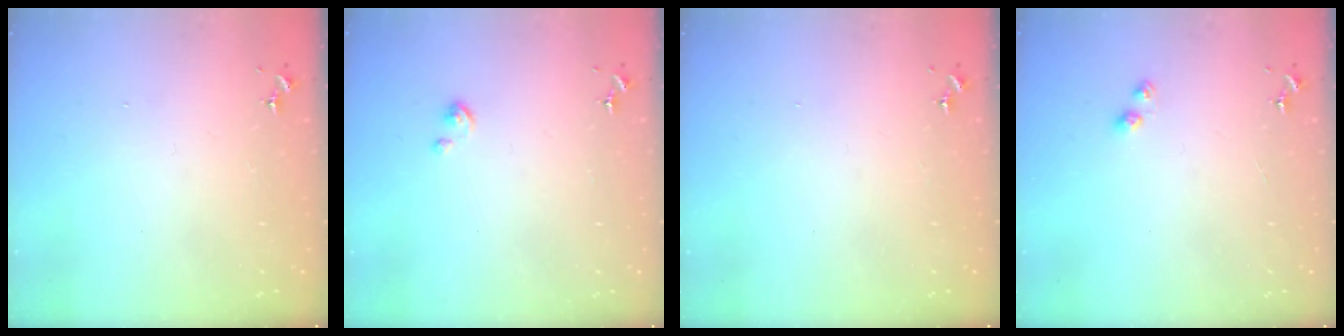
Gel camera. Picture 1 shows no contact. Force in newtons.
{"total": 2.2, "press": 2.2, "slide": 0.2}
{"total": 0.0}
{"total": 3.5, "press": 3.4, "slide": 0.6}